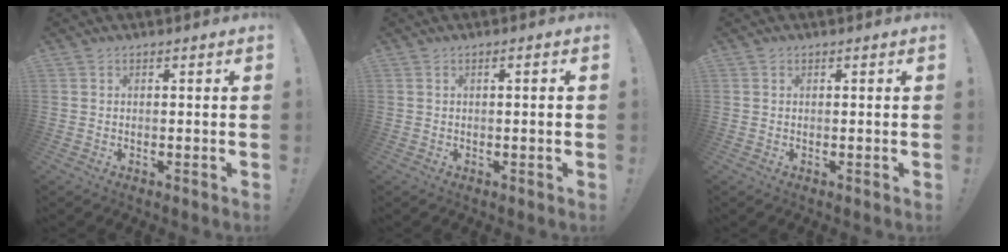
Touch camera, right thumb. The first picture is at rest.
{"total": 2.9, "force": [-0.6, 0.5, 2.7], "torque": [-0.037, 0.006, -0.013]}
{"total": 0.0}